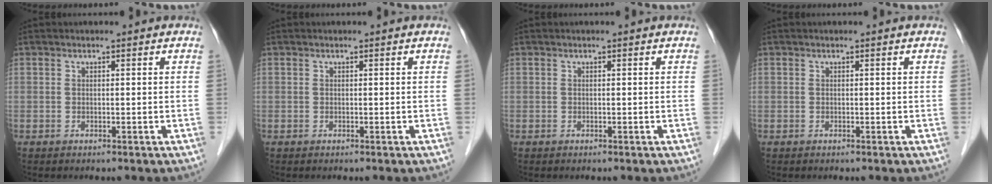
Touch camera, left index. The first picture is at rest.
{"total": 0.0}
{"total": 0.0}
{"total": 0.0}